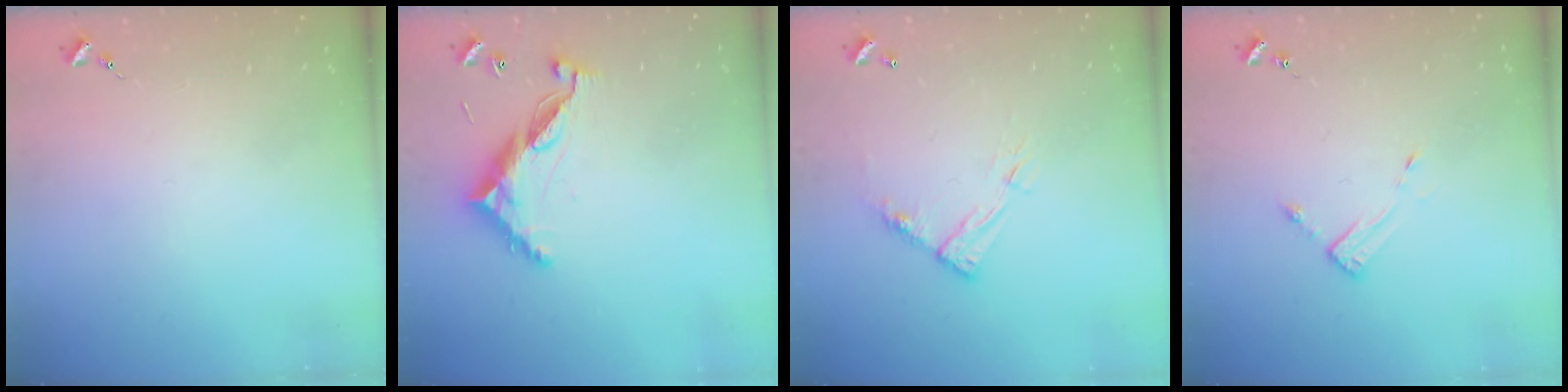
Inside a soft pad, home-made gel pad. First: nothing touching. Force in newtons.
{"total": 9.9, "press": 9.9, "slide": 0.4}
{"total": 9.4, "press": 9.4, "slide": 0.5}
{"total": 3.7, "press": 3.7, "slide": 0.1}